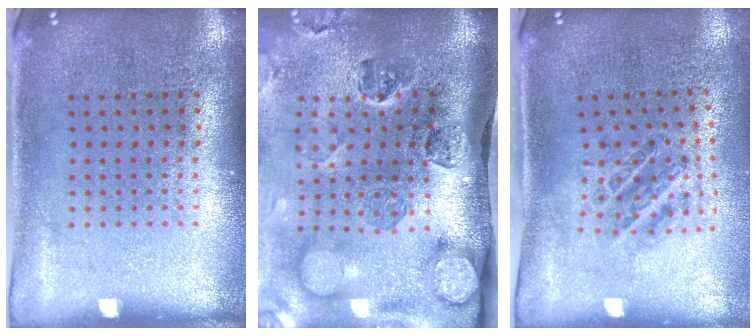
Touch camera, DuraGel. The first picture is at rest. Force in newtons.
{"total": 4.8, "press": 3.5, "slide": 3.3}
{"total": 1.0, "press": 1.0, "slide": 0.2}